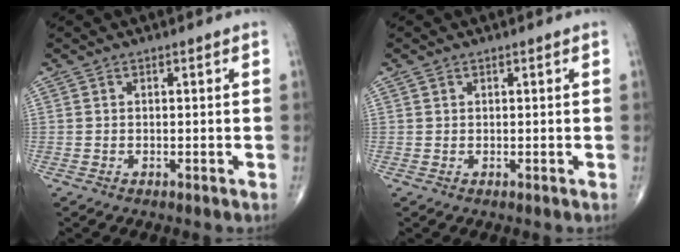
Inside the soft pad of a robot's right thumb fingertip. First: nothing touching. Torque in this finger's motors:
{"motor_torque": [-0.38, 0.17, -0.11, -0.03, 0.04]}